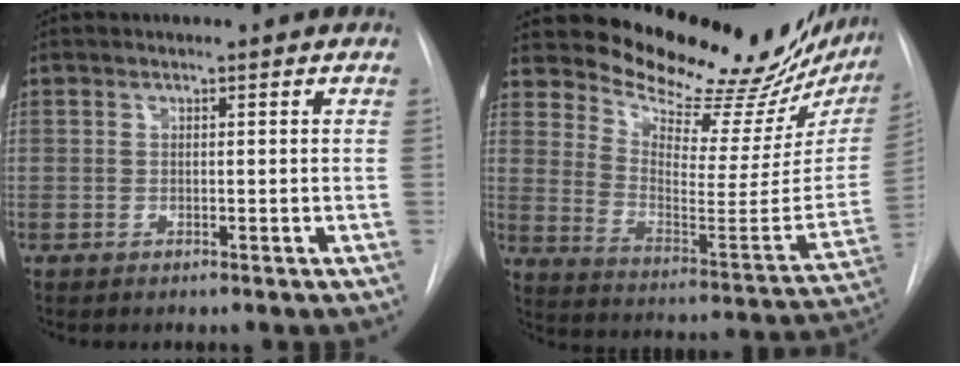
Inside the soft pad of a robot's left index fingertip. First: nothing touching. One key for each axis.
{"total": 26.0, "fx": 23.4, "fy": 6.5, "fz": 9.4, "tx": -0.150, "ty": -0.091, "tz": 0.304}